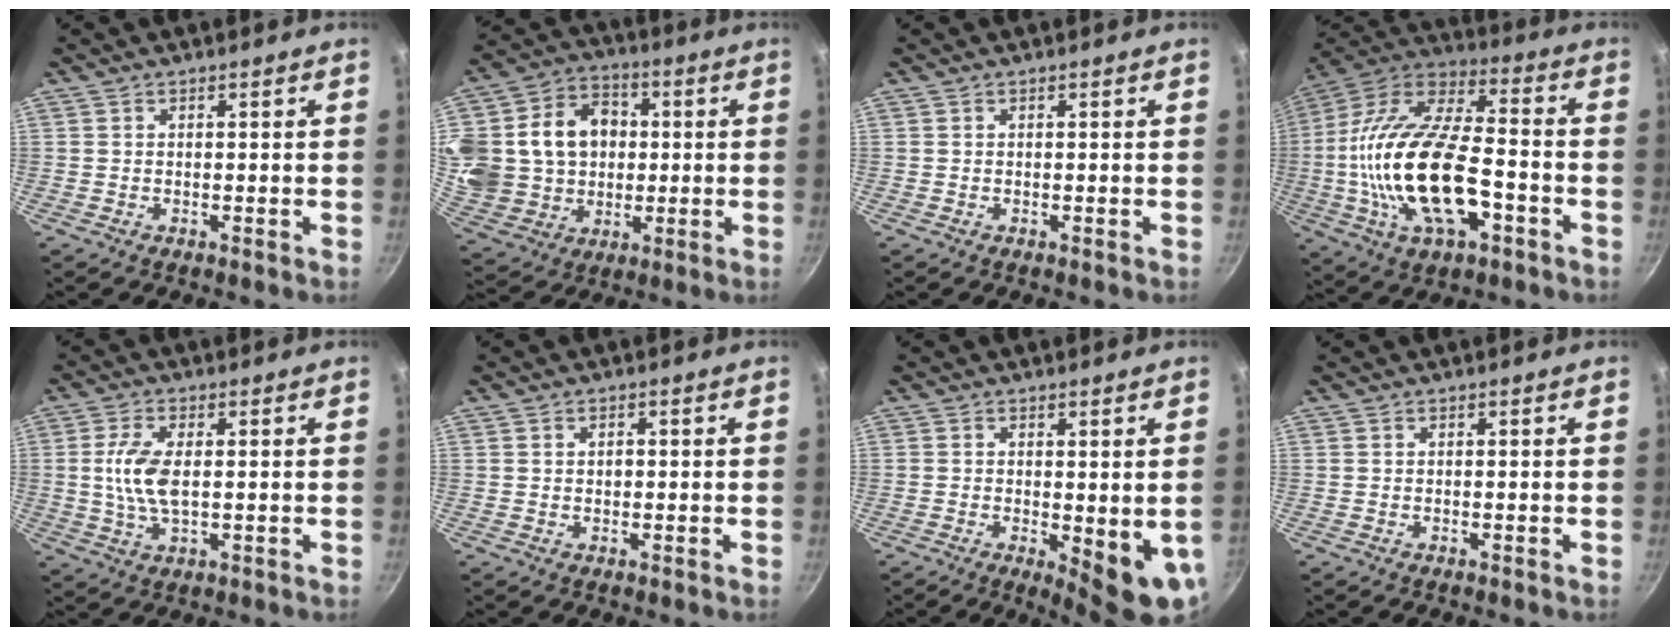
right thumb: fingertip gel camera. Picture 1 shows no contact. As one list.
[{"total": 23.2, "force": [3.0, 19.1, 13.0], "torque": [-0.261, 0.029, 0.064]}, {"total": 0.0}, {"total": 25.7, "force": [-5.2, 12.5, 21.9], "torque": [-0.414, 0.033, -0.100]}, {"total": 7.7, "force": [0.5, 3.6, 6.9], "torque": [-0.146, -0.001, 0.009]}, {"total": 1.4, "force": [0.2, 1.0, 1.0], "torque": [-0.016, 0.002, 0.004]}, {"total": 8.5, "force": [-1.0, 2.7, 8.0], "torque": [-0.095, -0.012, -0.005]}, {"total": 0.0}]